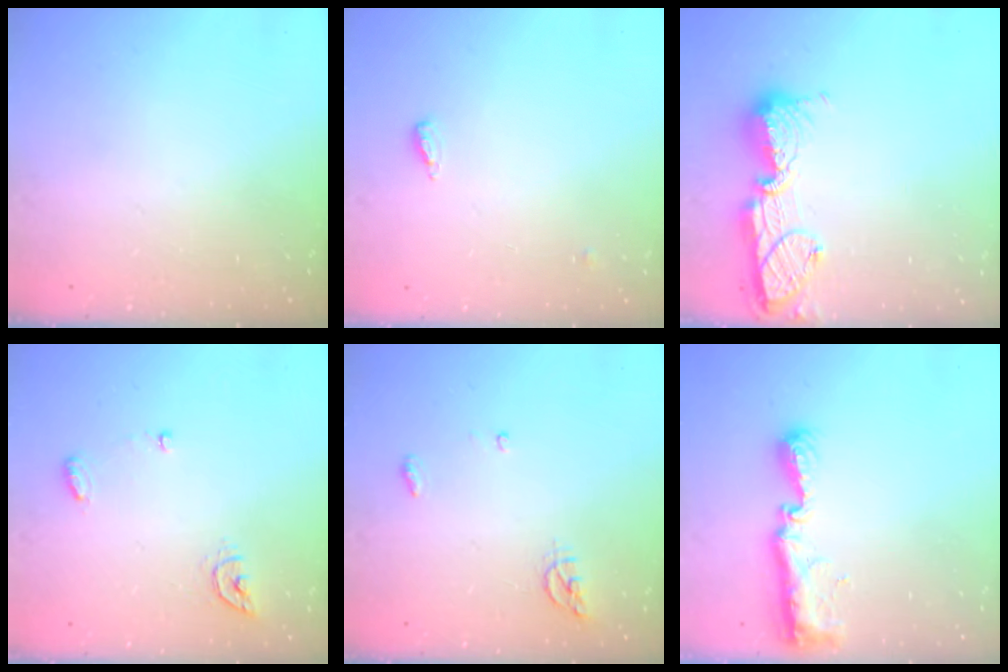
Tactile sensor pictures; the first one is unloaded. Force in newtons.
{"total": 4.7, "press": 4.6, "slide": 1.2}
{"total": 13.9, "press": 13.8, "slide": 1.0}
{"total": 5.5, "press": 5.5, "slide": 0.5}
{"total": 4.5, "press": 4.3, "slide": 1.2}
{"total": 8.9, "press": 8.9, "slide": 0.8}